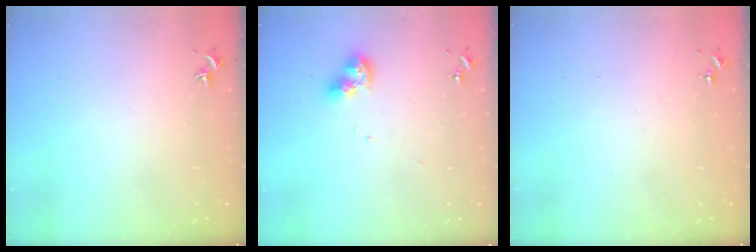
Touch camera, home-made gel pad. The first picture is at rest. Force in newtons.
{"total": 9.4, "press": 9.4, "slide": 1.1}
{"total": 0.0}